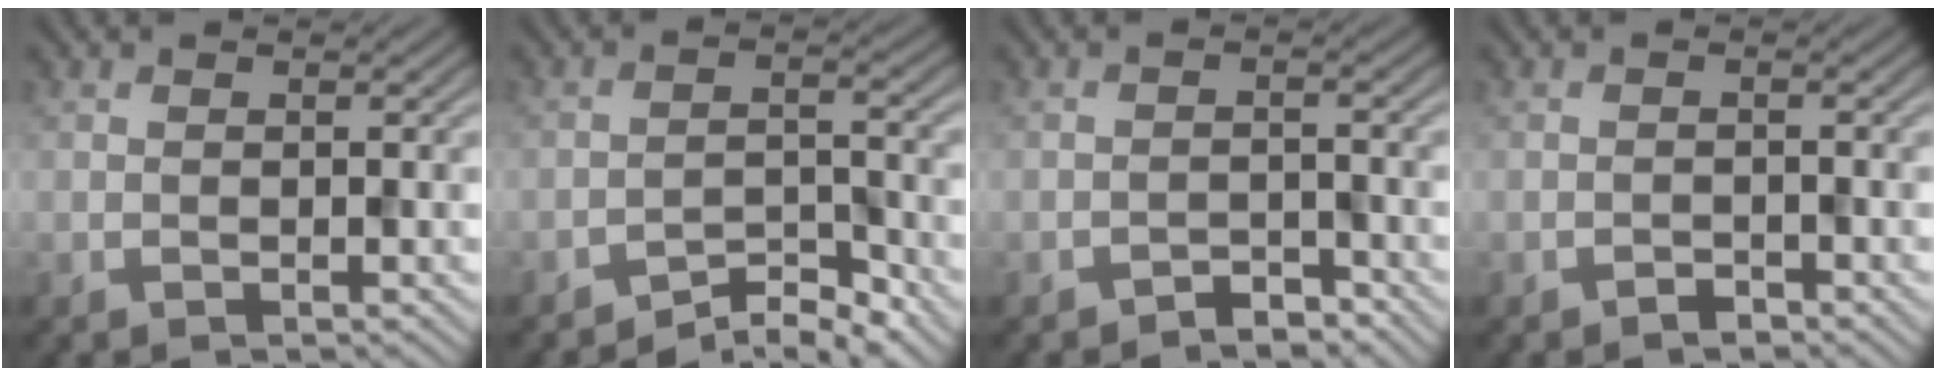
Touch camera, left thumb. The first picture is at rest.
{"total": 4.4, "force": [-4.0, 0.9, 1.7], "torque": [-0.025, 0.007, -0.072]}
{"total": 2.2, "force": [-2.0, 0.7, 0.6], "torque": [-0.006, 0.006, -0.039]}
{"total": 1.0, "force": [-0.9, 0.4, 0.3], "torque": [-0.004, 0.000, -0.018]}